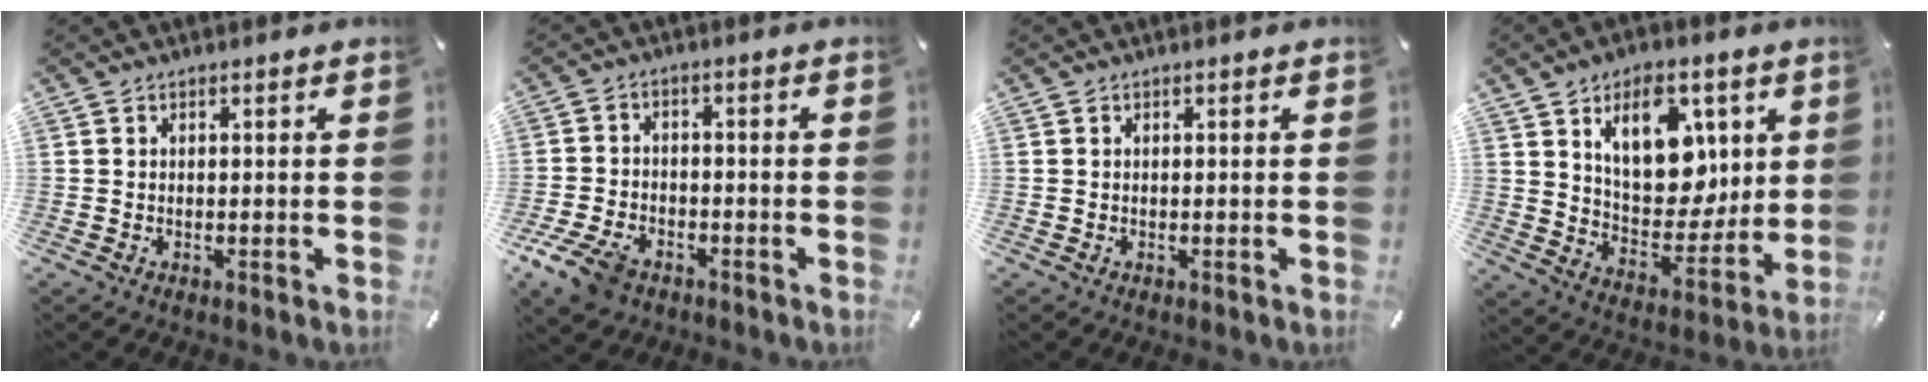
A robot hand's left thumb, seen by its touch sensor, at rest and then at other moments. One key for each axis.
{"total": 7.9, "fx": -4.7, "fy": 5.0, "fz": 3.9, "tx": -0.093, "ty": 0.018, "tz": -0.089}
{"total": 0.0}
{"total": 15.7, "fx": 7.0, "fy": 10.4, "fz": 9.5, "tx": -0.133, "ty": -0.035, "tz": 0.128}